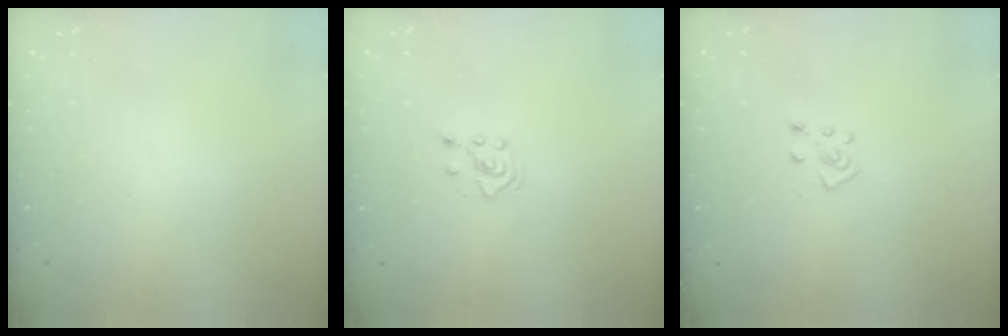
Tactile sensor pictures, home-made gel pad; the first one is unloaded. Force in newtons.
{"total": 3.0, "press": 2.9, "slide": 0.7}
{"total": 4.6, "press": 4.6, "slide": 0.5}